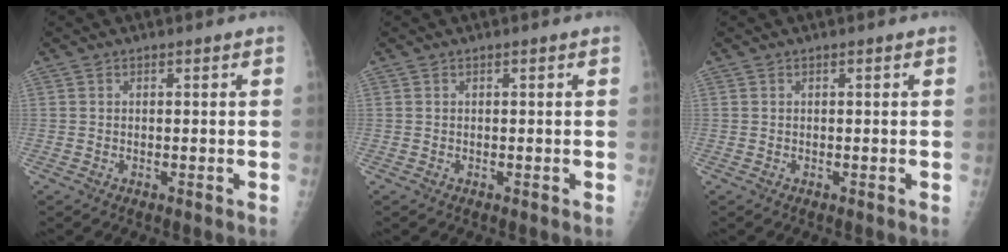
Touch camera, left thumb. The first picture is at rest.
{"total": 0.0}
{"total": 0.0}